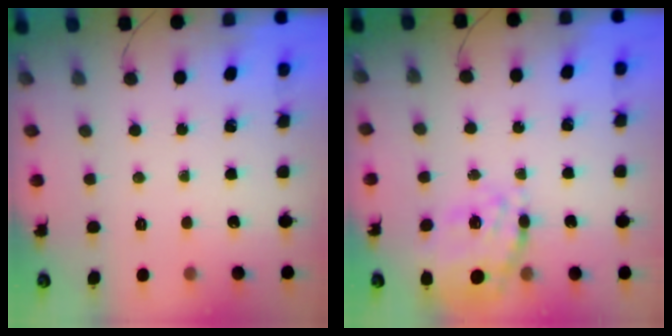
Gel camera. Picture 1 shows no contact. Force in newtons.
{"total": 13.5, "press": 12.8, "slide": 4.1}